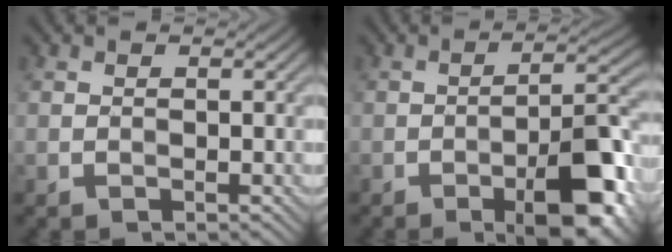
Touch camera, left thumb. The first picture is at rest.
{"total": 10.5, "force": [-5.3, 3.0, 8.6], "torque": [-0.122, 0.011, -0.085]}